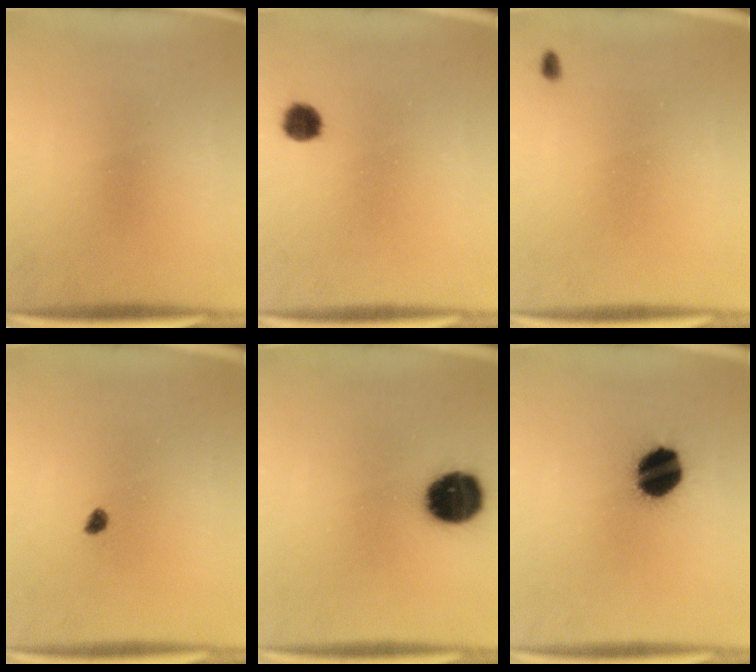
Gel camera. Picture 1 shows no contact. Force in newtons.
{"total": 3.3}
{"total": 0.6}
{"total": 1.3}
{"total": 13.7}
{"total": 14.4}